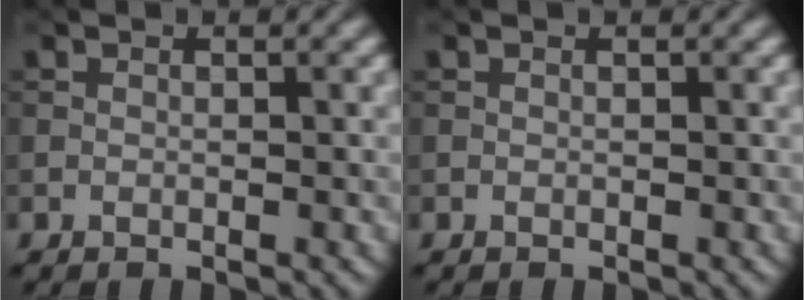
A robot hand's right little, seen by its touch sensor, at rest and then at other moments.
{"total": 0.0}